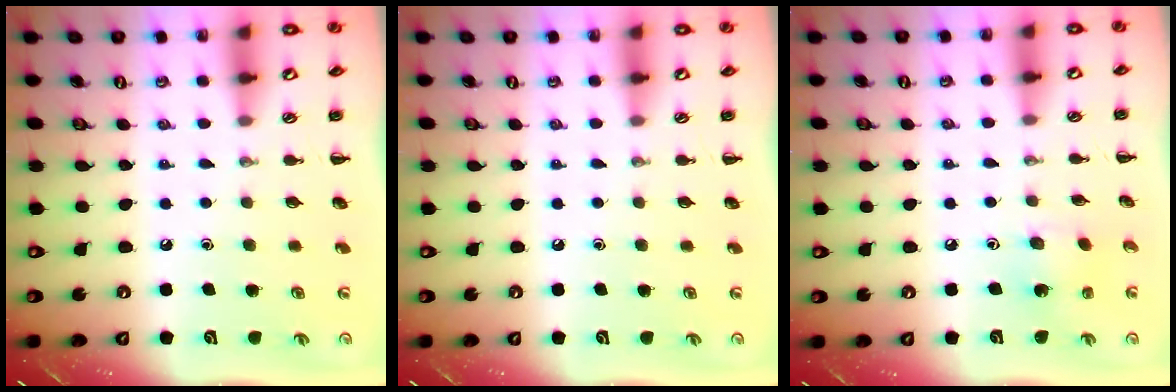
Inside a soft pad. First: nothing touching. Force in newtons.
{"total": 0.0}
{"total": 2.1, "press": 2.0, "slide": 0.5}